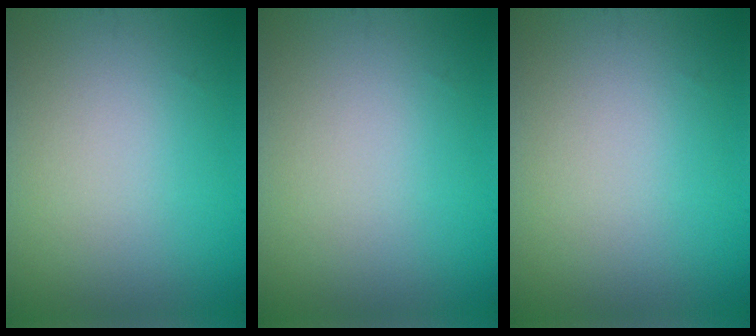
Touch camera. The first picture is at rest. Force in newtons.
{"total": 0.0}
{"total": 0.0}